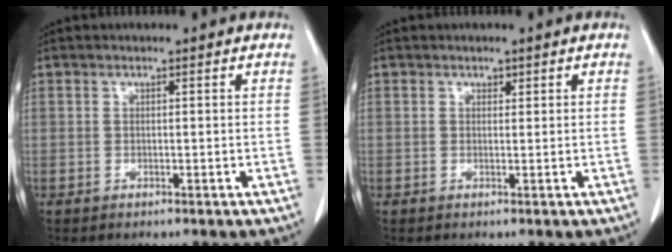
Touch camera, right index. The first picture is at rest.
{"total": 0.5, "force": [0.4, 0.2, 0.2], "torque": [0.000, -0.002, 0.005]}